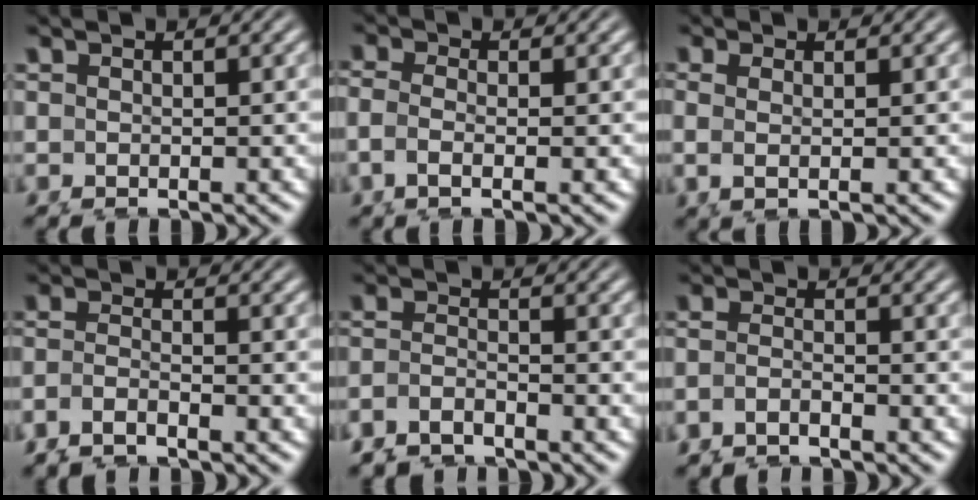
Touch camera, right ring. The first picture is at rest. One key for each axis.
{"total": 3.3, "fx": -0.1, "fy": 2.4, "fz": 2.3, "tx": -0.074, "ty": -0.017, "tz": 0.005}
{"total": 1.9, "fx": 0.5, "fy": 0.6, "fz": 1.8, "tx": -0.050, "ty": -0.011, "tz": 0.018}
{"total": 4.2, "fx": -1.5, "fy": 3.4, "fz": 1.8, "tx": -0.060, "ty": -0.018, "tz": -0.022}
{"total": 4.1, "fx": -2.1, "fy": 3.4, "fz": 0.9, "tx": -0.041, "ty": -0.017, "tz": -0.037}
{"total": 3.2, "fx": -1.4, "fy": 2.5, "fz": 1.5, "tx": -0.046, "ty": -0.016, "tz": -0.020}